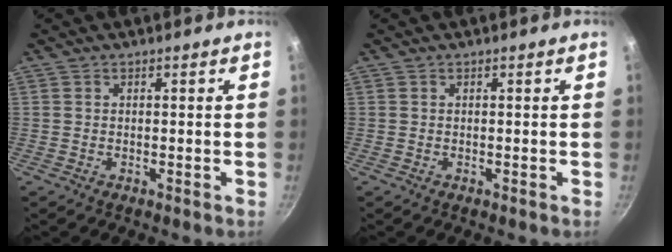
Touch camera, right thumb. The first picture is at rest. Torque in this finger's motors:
{"motor_torque": [-0.16, 0.16, -0.07, -0.04, 0.00]}